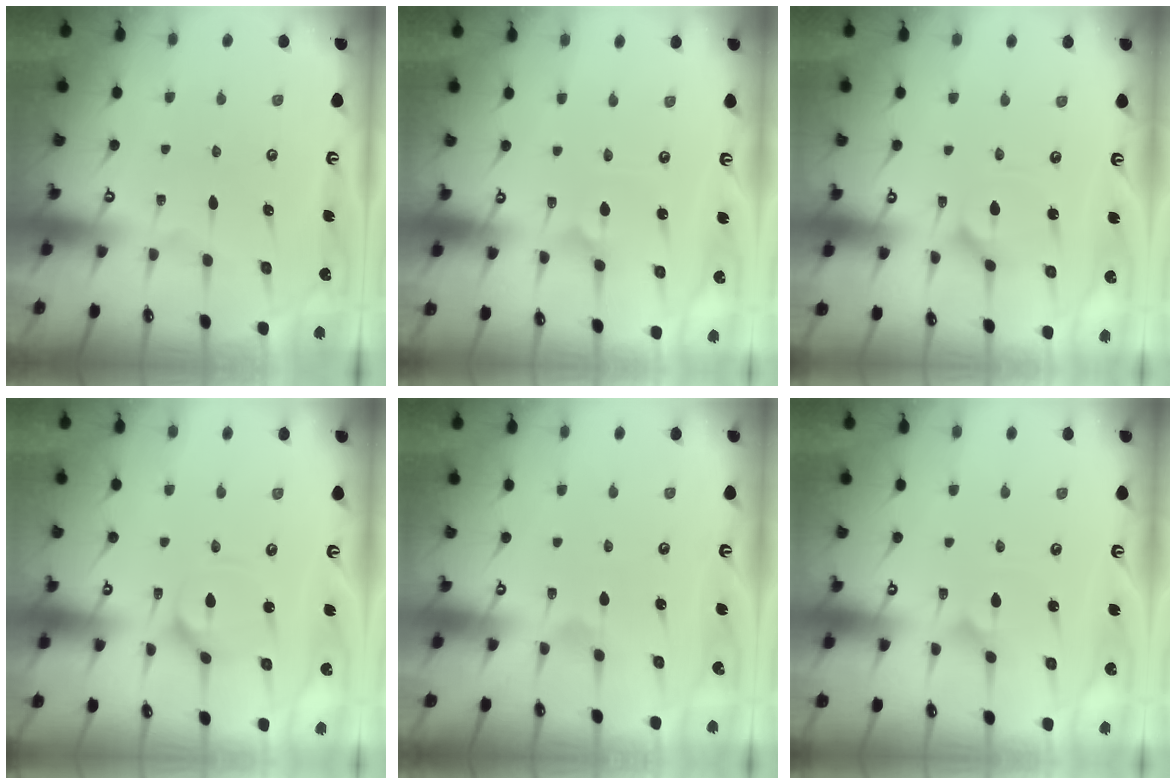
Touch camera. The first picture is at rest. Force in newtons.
{"total": 1.6, "press": 1.6, "slide": 0.1}
{"total": 5.1, "press": 5.0, "slide": 0.5}
{"total": 4.5, "press": 4.5, "slide": 0.4}
{"total": 0.0}
{"total": 1.4, "press": 1.4, "slide": 0.1}